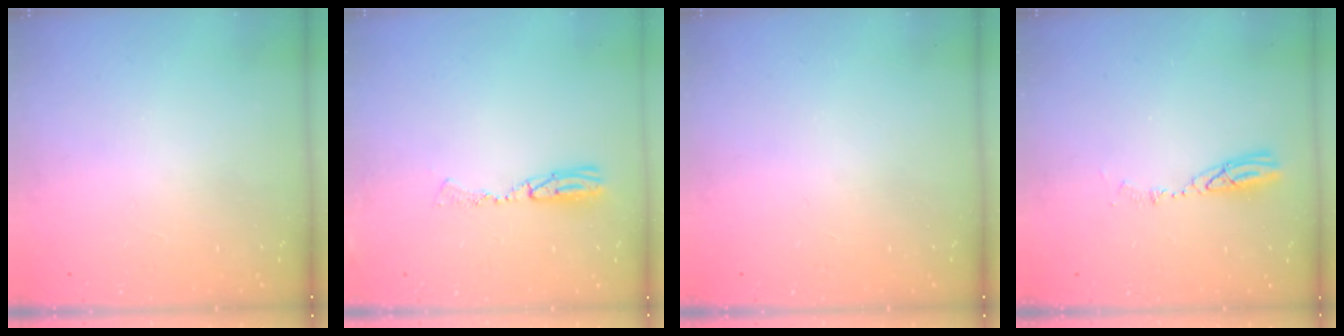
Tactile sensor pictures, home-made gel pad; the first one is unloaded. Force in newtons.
{"total": 6.9, "press": 6.7, "slide": 1.8}
{"total": 0.0}
{"total": 4.7, "press": 4.6, "slide": 0.5}